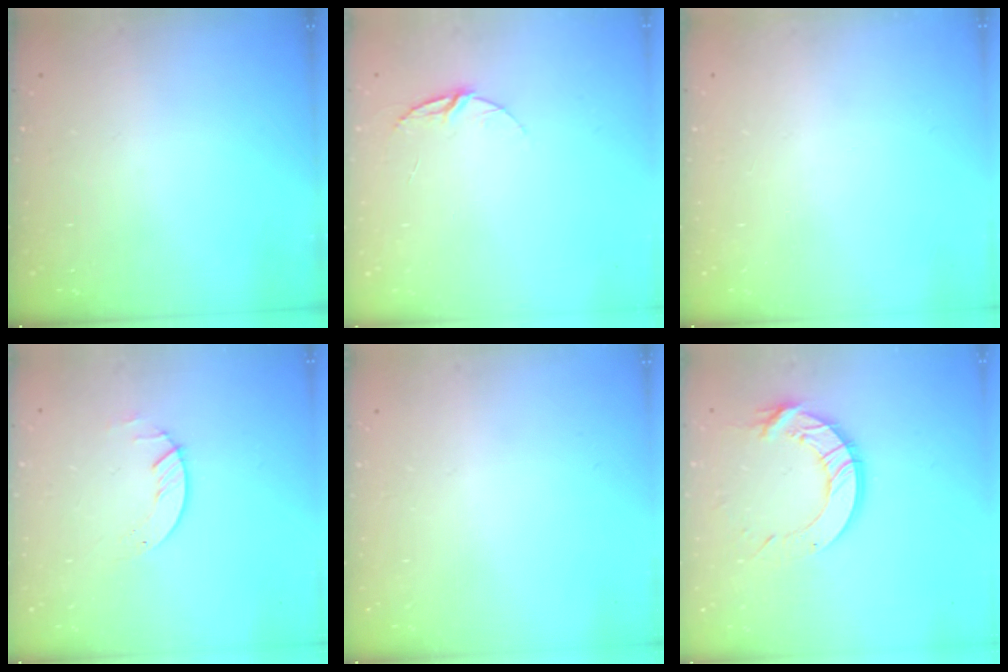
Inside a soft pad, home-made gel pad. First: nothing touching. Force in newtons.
{"total": 5.7, "press": 5.7, "slide": 0.6}
{"total": 0.0}
{"total": 2.0, "press": 2.0, "slide": 0.2}
{"total": 0.0}
{"total": 11.6, "press": 11.6, "slide": 1.2}